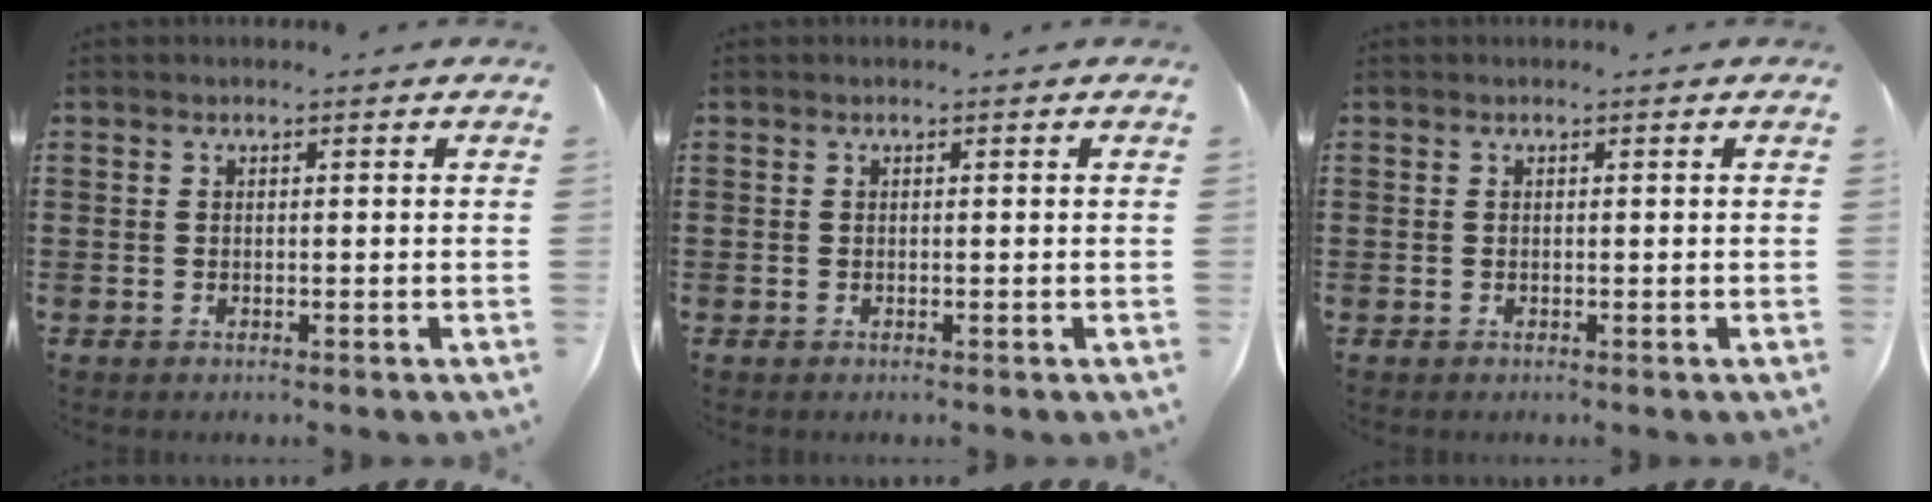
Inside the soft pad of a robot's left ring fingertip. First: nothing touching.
{"total": 0.0}
{"total": 0.0}